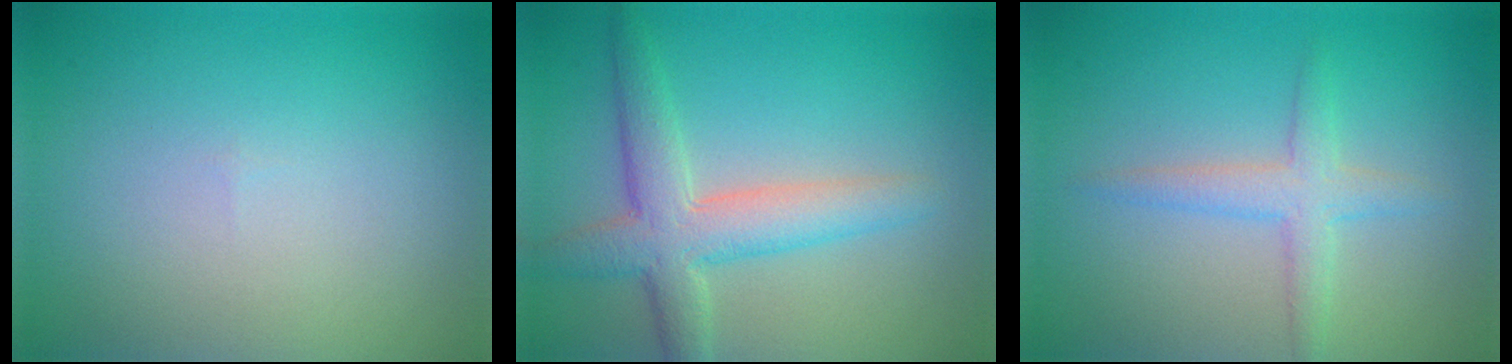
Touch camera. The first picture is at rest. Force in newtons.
{"total": 5.2, "press": 5.1, "slide": 0.4}
{"total": 2.7, "press": 2.7, "slide": 0.1}